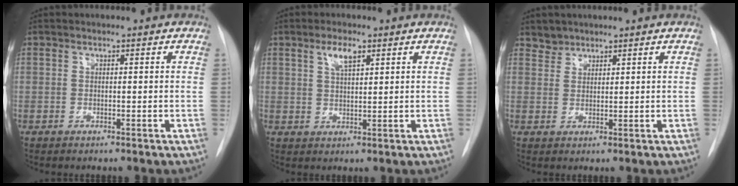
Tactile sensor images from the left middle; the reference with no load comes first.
{"total": 3.3, "force": [1.9, 1.0, 2.5], "torque": [-0.051, 0.002, 0.035]}
{"total": 2.0, "force": [1.7, 0.8, -0.4], "torque": [0.012, 0.006, 0.029]}